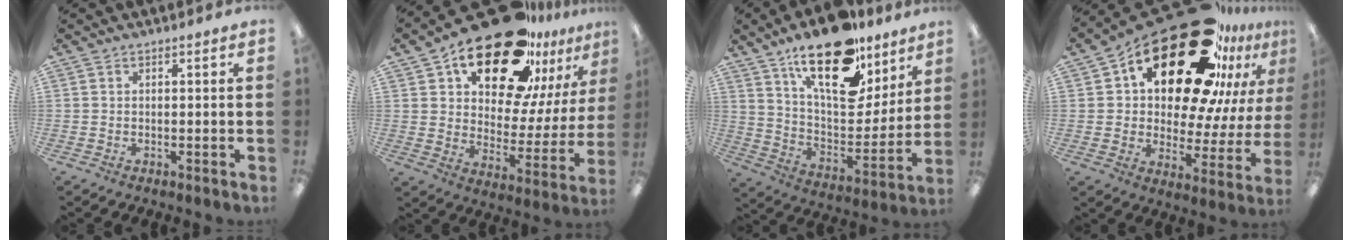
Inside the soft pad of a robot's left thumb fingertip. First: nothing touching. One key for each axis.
{"total": 25.6, "fx": 18.2, "fy": 11.4, "fz": 13.9, "tx": -0.215, "ty": -0.114, "tz": 0.309}
{"total": 23.3, "fx": 15.9, "fy": 10.0, "fz": 13.9, "tx": -0.223, "ty": -0.100, "tz": 0.276}
{"total": 30.0, "fx": 19.2, "fy": 13.3, "fz": 18.9, "tx": -0.302, "ty": -0.123, "tz": 0.328}